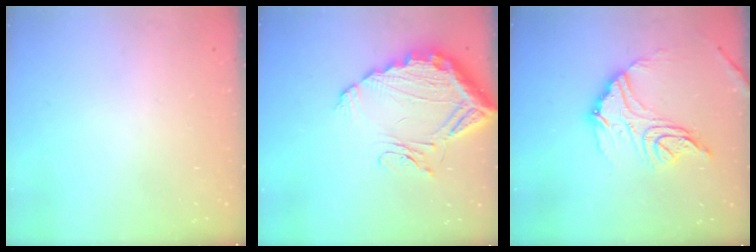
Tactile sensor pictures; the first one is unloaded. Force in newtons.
{"total": 15.9, "press": 15.8, "slide": 1.4}
{"total": 16.5, "press": 16.4, "slide": 1.6}